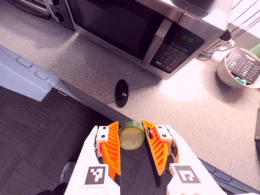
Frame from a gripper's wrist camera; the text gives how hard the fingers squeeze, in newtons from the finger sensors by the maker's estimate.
{"total": 9.6, "left": 9.9, "right": 9.3}